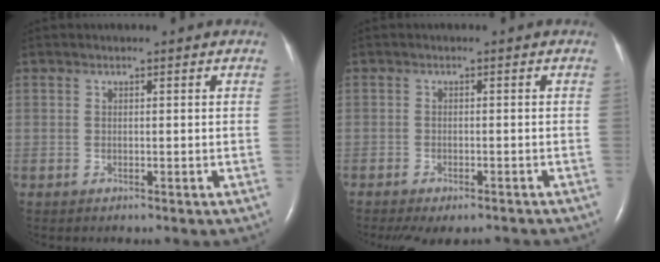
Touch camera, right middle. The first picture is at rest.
{"total": 8.4, "force": [-7.0, 2.9, 3.6], "torque": [-0.055, -0.010, -0.095]}